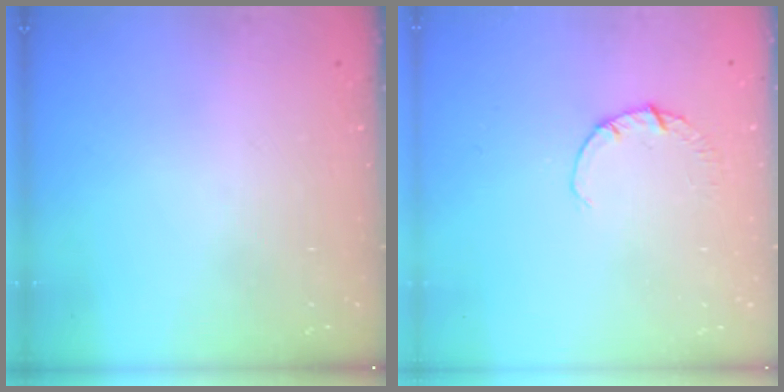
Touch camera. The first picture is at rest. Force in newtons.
{"total": 1.9, "press": 1.9, "slide": 0.3}